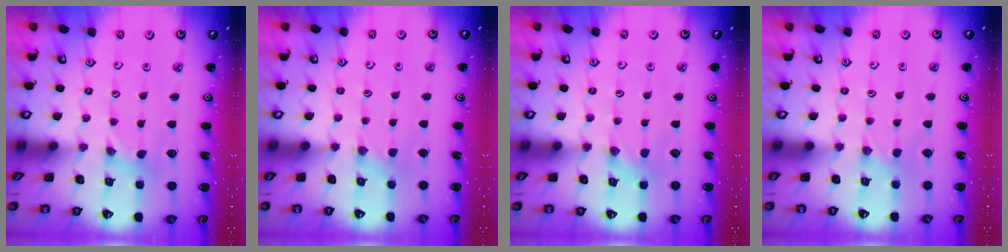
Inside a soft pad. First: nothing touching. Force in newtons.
{"total": 2.0, "press": 2.0, "slide": 0.4}
{"total": 0.9, "press": 0.9, "slide": 0.2}
{"total": 0.0}